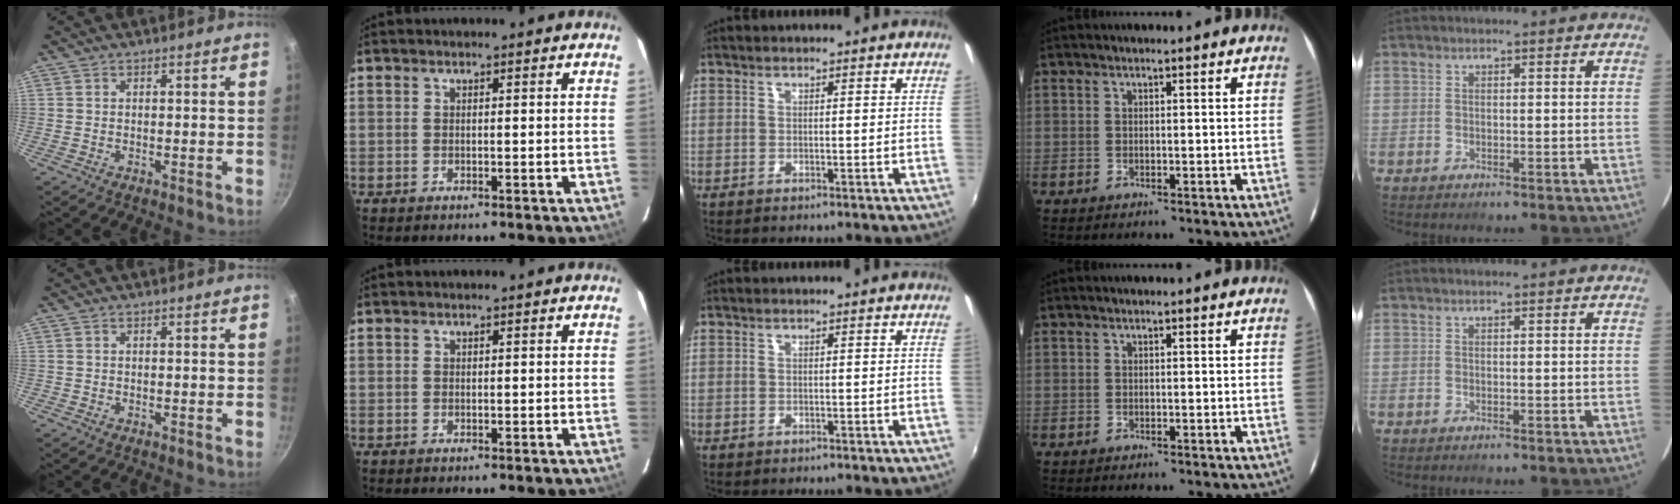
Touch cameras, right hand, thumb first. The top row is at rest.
{}